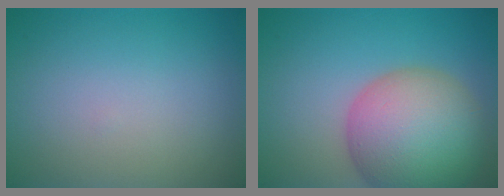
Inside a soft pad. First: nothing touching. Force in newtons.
{"total": 11.4, "press": 11.3, "slide": 0.5}